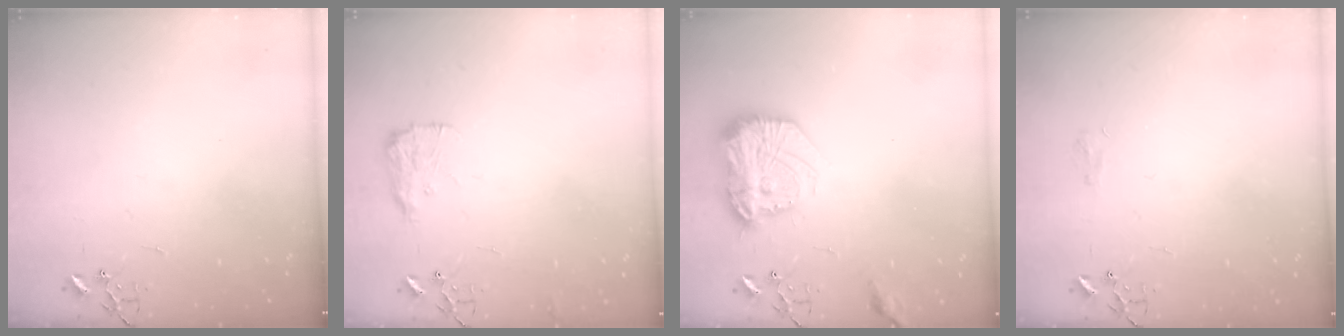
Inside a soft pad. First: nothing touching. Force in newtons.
{"total": 9.8, "press": 9.8, "slide": 0.2}
{"total": 18.4, "press": 18.3, "slide": 1.4}
{"total": 5.6, "press": 5.6, "slide": 0.7}